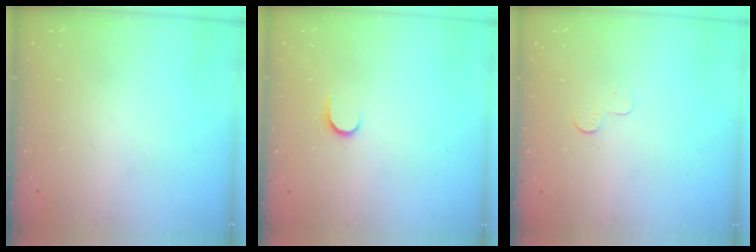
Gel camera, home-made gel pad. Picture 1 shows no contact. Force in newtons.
{"total": 4.4, "press": 4.4, "slide": 0.5}
{"total": 2.6, "press": 2.6, "slide": 0.2}